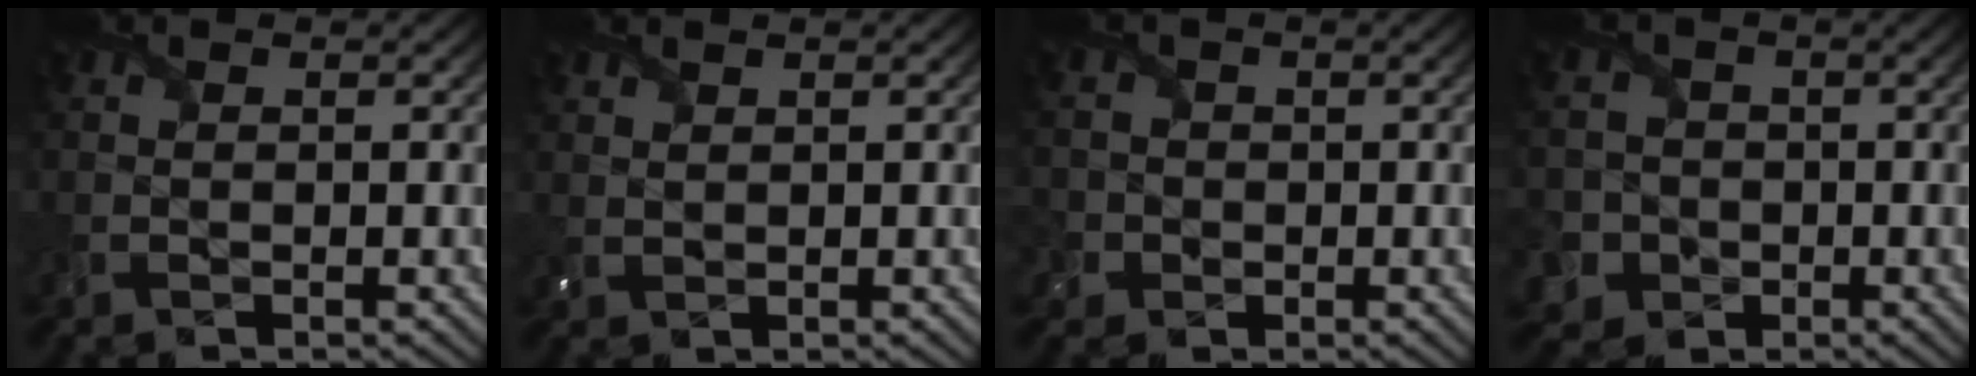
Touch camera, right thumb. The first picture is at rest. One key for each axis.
{"total": 1.2, "fx": 0.9, "fy": 0.5, "fz": 0.5, "tx": -0.019, "ty": 0.002, "tz": 0.024}
{"total": 3.5, "fx": -0.7, "fy": 3.3, "fz": 0.6, "tx": -0.022, "ty": 0.007, "tz": -0.028}
{"total": 6.0, "fx": -1.5, "fy": 5.7, "fz": 1.1, "tx": -0.048, "ty": -0.003, "tz": -0.055}